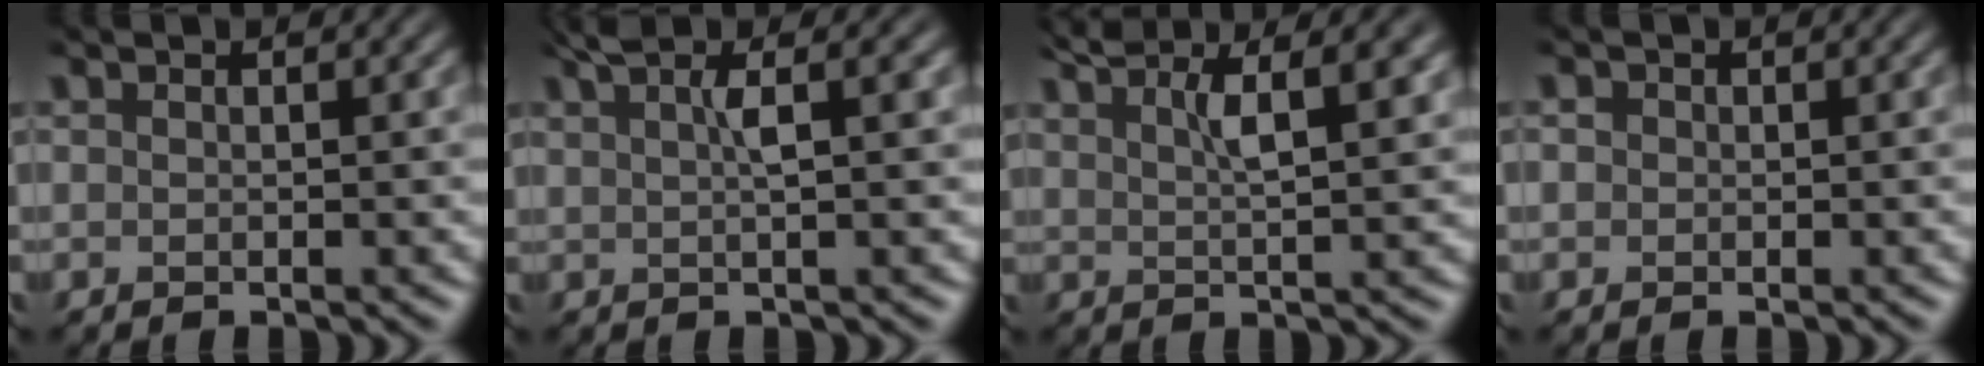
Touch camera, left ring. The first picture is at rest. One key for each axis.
{"total": 3.6, "fx": 1.7, "fy": 0.7, "fz": 3.1, "tx": -0.045, "ty": 0.007, "tz": 0.029}
{"total": 5.0, "fx": 3.0, "fy": 1.2, "fz": 3.8, "tx": -0.058, "ty": 0.009, "tz": 0.051}
{"total": 0.6, "fx": 0.1, "fy": 0.6, "fz": 0.1, "tx": 0.002, "ty": -0.001, "tz": -0.001}